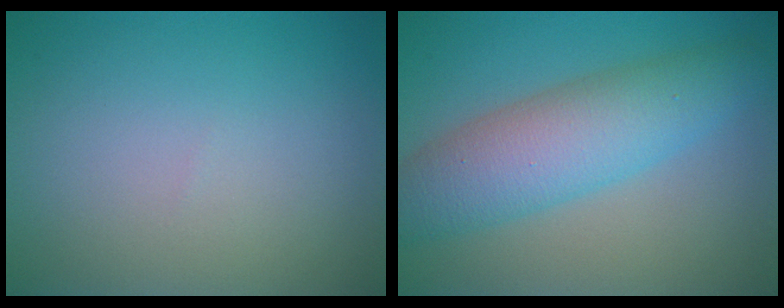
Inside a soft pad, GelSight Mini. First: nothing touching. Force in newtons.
{"total": 6.9, "press": 6.9, "slide": 0.1}